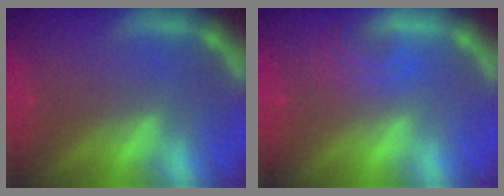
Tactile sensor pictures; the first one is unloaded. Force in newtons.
{"total": 2.9}